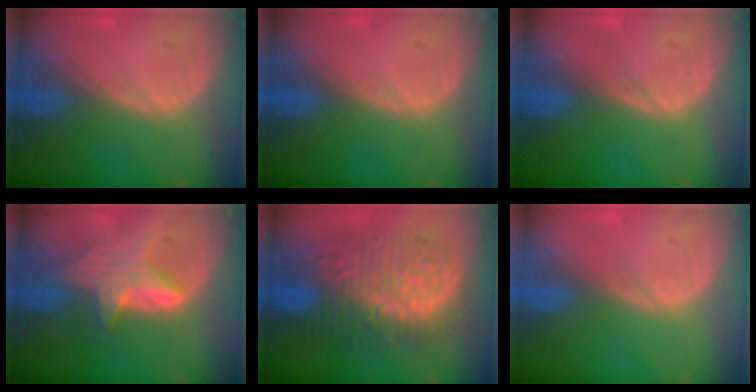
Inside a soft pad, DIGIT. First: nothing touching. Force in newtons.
{"total": 0.0}
{"total": 0.0}
{"total": 5.9, "press": 5.8, "slide": 0.8}
{"total": 13.4, "press": 13.3, "slide": 1.2}
{"total": 0.0}